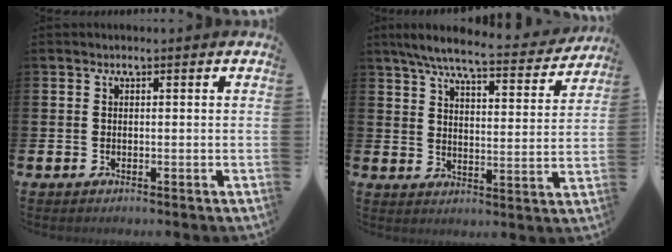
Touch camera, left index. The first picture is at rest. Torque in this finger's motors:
{"motor_torque": [0.16, -0.55, 0.32, 0.08]}